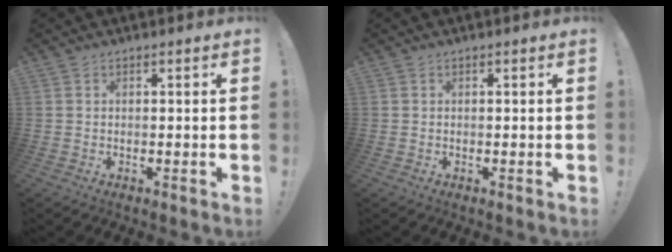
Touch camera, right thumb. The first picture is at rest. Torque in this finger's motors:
{"motor_torque": [0.00, 0.00, -0.01, -0.02, 0.00]}